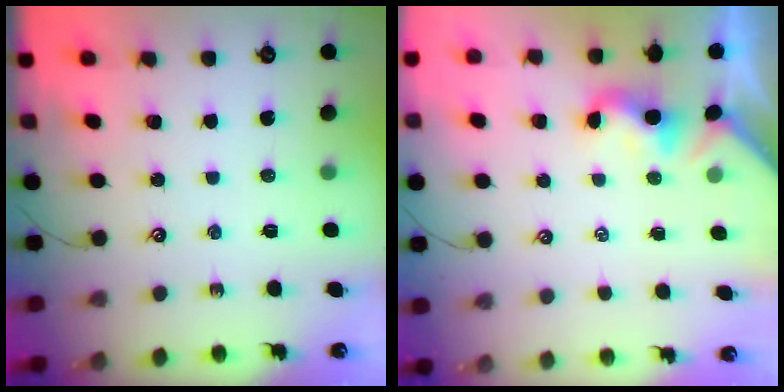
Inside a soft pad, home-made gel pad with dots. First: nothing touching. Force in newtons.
{"total": 2.0, "press": 2.0, "slide": 0.5}